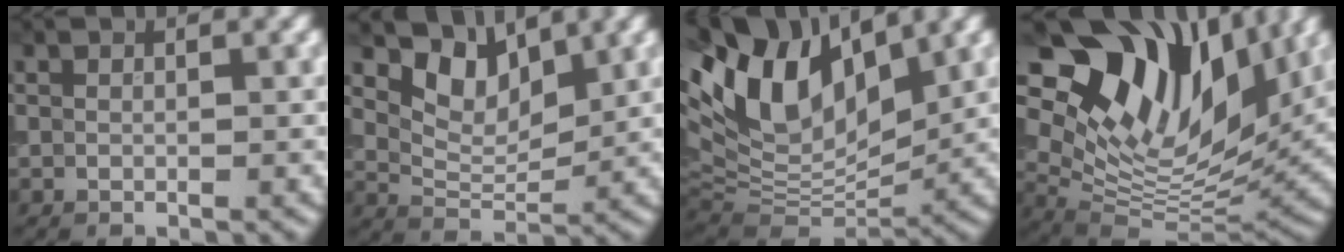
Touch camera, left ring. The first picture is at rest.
{"total": 4.4, "force": [2.9, 2.3, 2.4], "torque": [-0.049, -0.008, 0.048]}
{"total": 11.9, "force": [5.2, 6.8, 8.3], "torque": [-0.171, 0.025, 0.088]}
{"total": 15.6, "force": [8.7, 8.1, 10.1], "torque": [-0.185, 0.031, 0.159]}